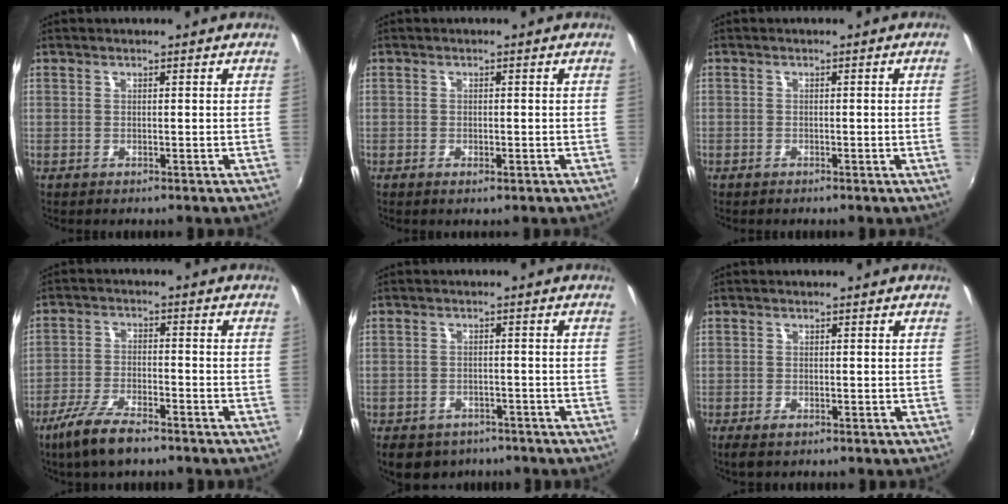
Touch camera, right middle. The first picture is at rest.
{"total": 1.3, "force": [-0.7, 0.6, 0.9], "torque": [-0.015, -0.002, -0.012]}
{"total": 1.1, "force": [-0.2, -0.7, 0.9], "torque": [-0.014, -0.007, 0.000]}
{"total": 9.1, "force": [-6.7, 2.4, 5.8], "torque": [-0.135, -0.016, -0.125]}
{"total": 9.2, "force": [-6.4, 5.6, 3.5], "torque": [-0.083, -0.006, -0.083]}
{"total": 1.9, "force": [-1.2, 0.8, 1.1], "torque": [-0.022, -0.008, -0.022]}